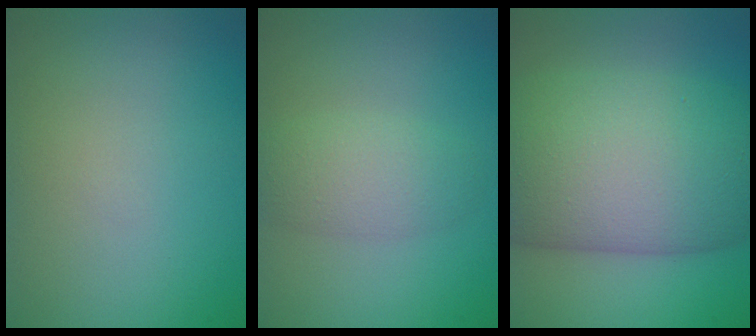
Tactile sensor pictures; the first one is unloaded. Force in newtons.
{"total": 2.8, "press": 2.8, "slide": 0.2}
{"total": 13.6, "press": 13.5, "slide": 0.6}